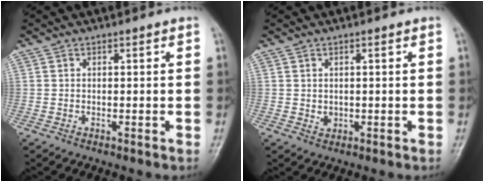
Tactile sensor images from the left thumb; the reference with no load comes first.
{"total": 1.4, "force": [0.1, 1.2, 0.7], "torque": [-0.009, -0.001, 0.007]}